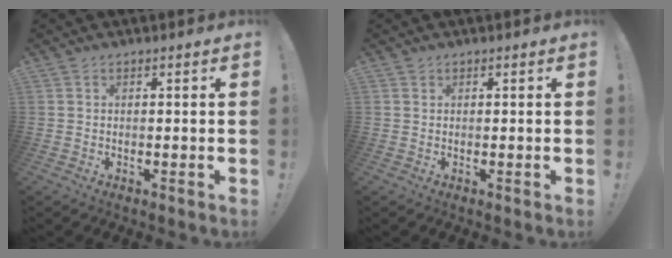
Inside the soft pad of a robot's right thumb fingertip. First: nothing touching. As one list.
[{"total": 0.6, "force": [0.4, 0.4, 0.0], "torque": [0.001, -0.001, 0.009]}]